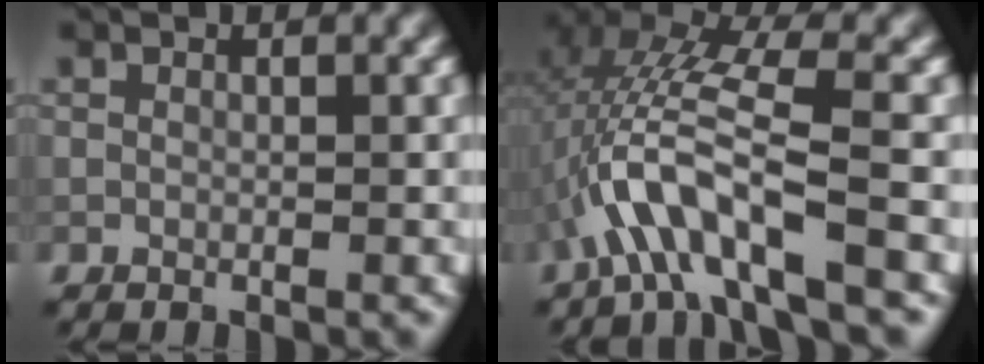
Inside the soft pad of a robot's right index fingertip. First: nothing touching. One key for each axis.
{"total": 7.8, "fx": -2.7, "fy": 2.1, "fz": 7.0, "tx": -0.148, "ty": 0.017, "tz": -0.056}